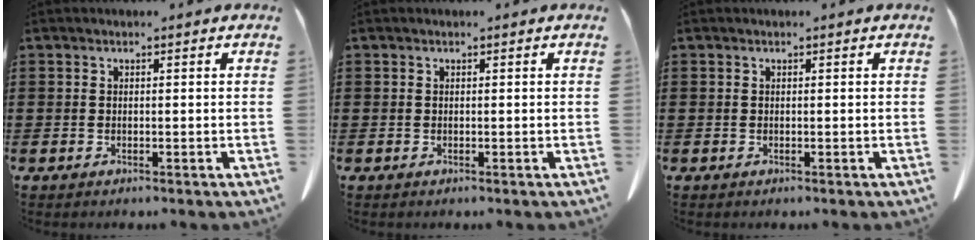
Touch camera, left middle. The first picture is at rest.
{"total": 0.0}
{"total": 0.0}